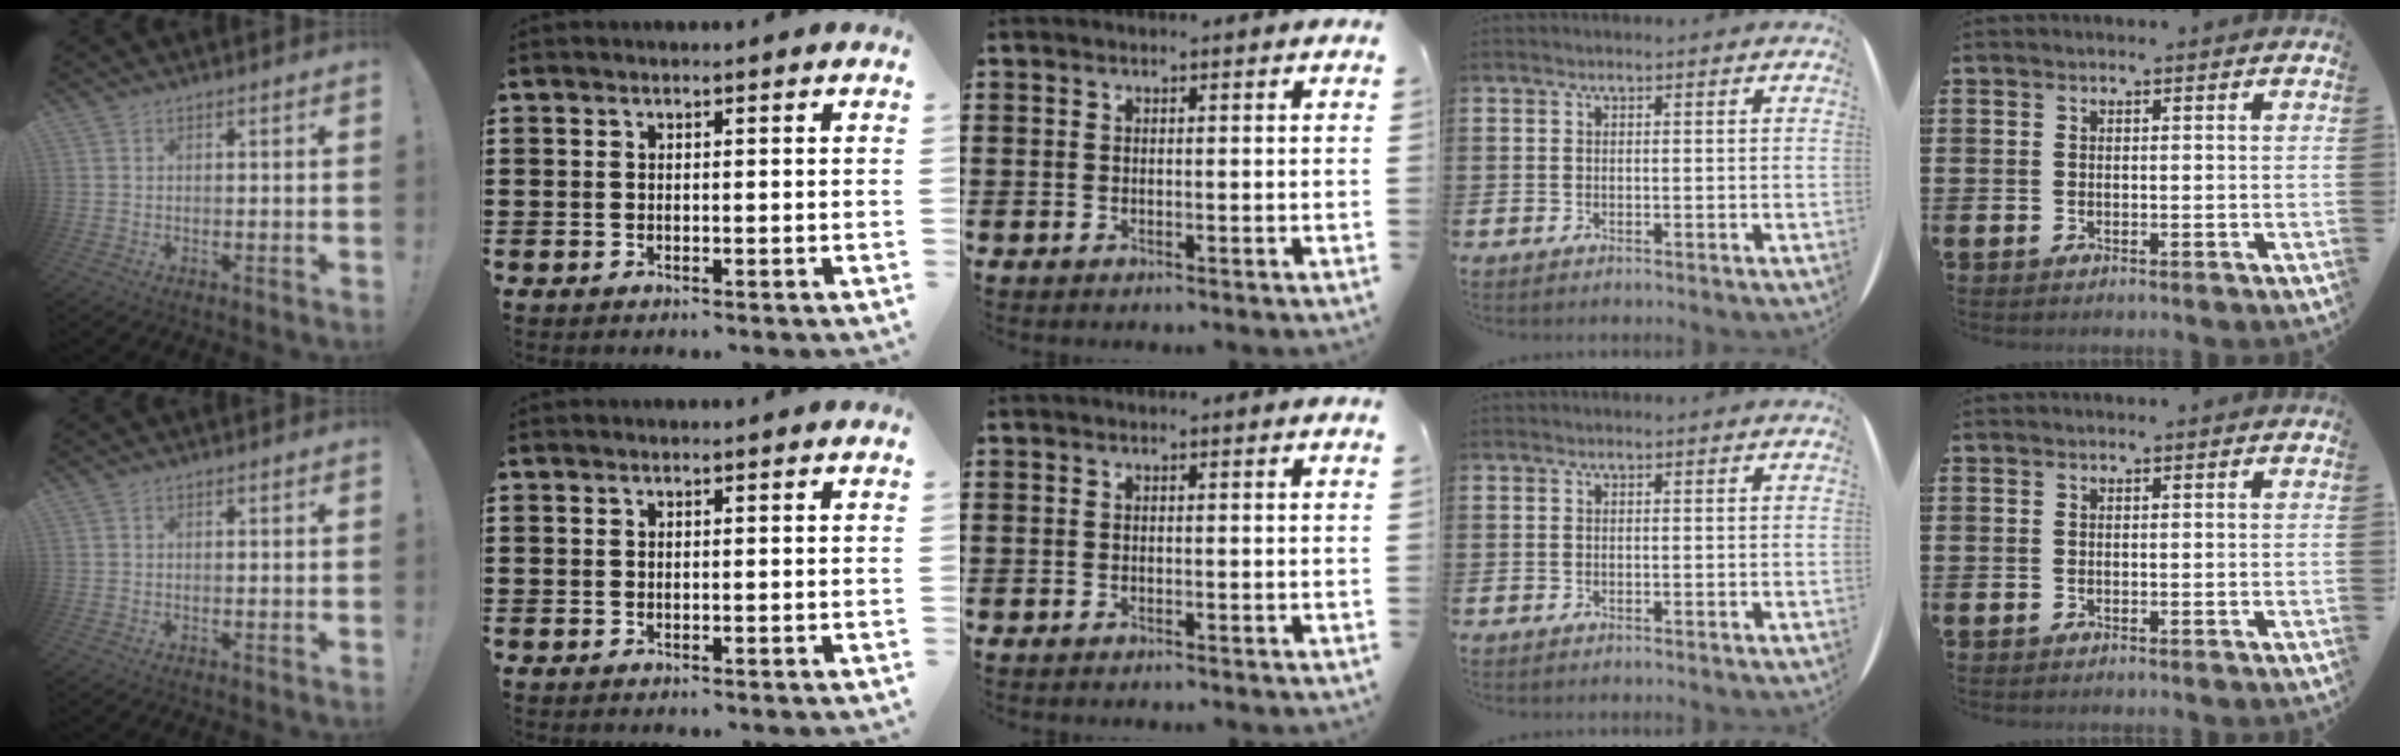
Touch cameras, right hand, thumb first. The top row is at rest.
{}